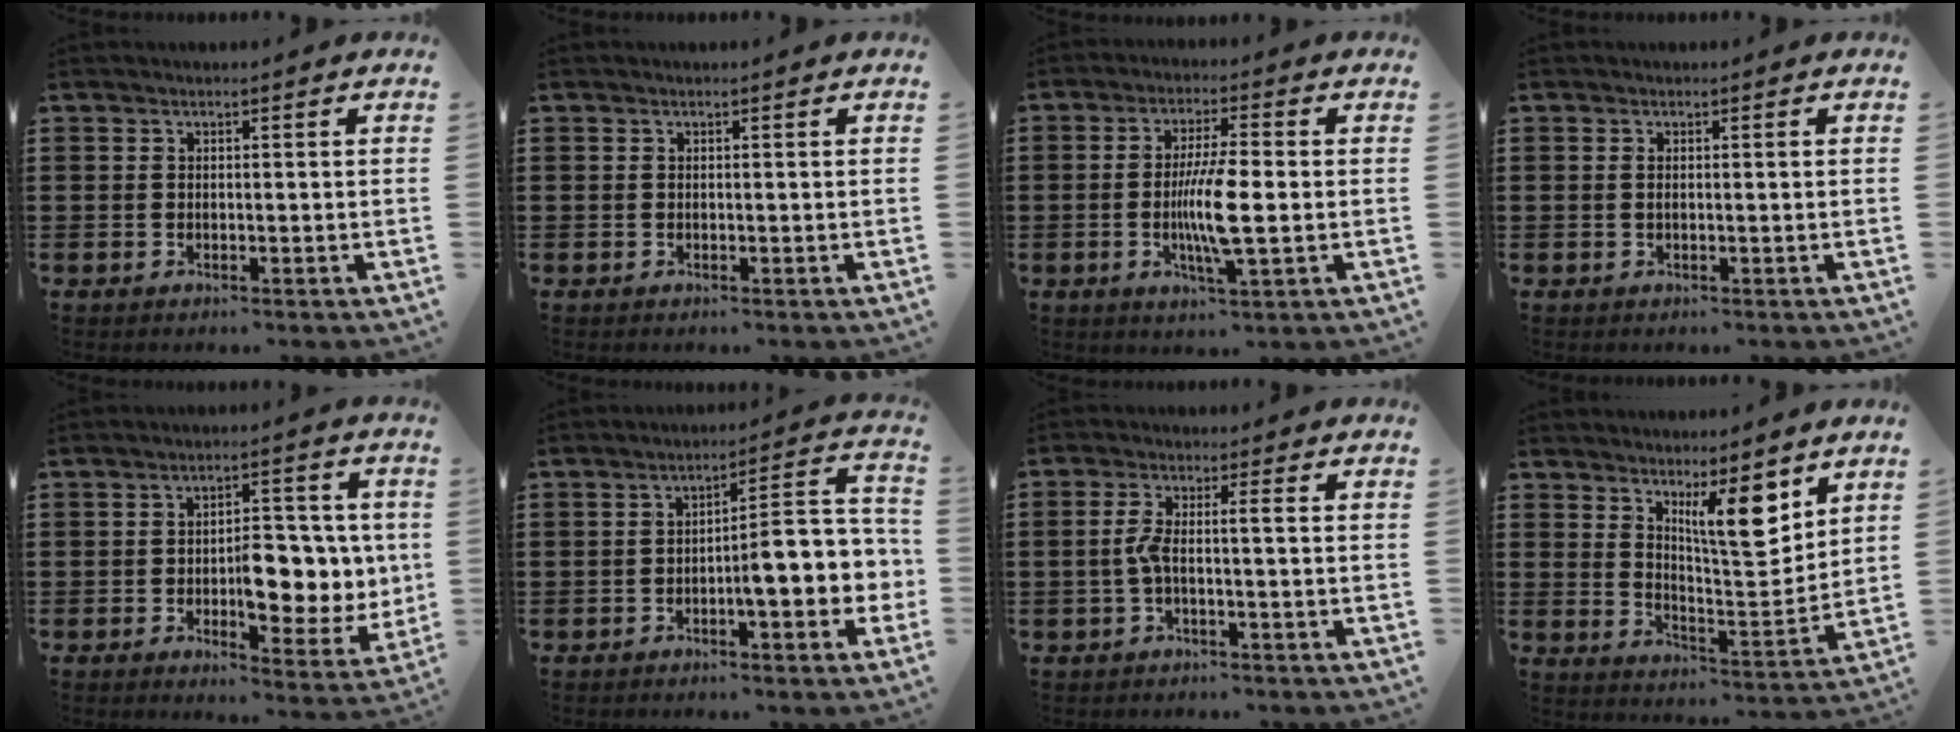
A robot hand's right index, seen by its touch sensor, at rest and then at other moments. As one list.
[{"total": 0.0}, {"total": 8.2, "force": [-1.3, 1.4, 8.0], "torque": [-0.155, -0.010, -0.027]}, {"total": 0.7, "force": [0.0, 0.1, 0.7], "torque": [-0.013, -0.001, 0.000]}, {"total": 8.6, "force": [-0.4, 4.5, 7.4], "torque": [-0.094, 0.001, -0.013]}, {"total": 8.4, "force": [-2.0, 2.2, 7.8], "torque": [-0.109, -0.022, -0.039]}, {"total": 3.7, "force": [-0.8, 0.3, 3.6], "torque": [-0.090, -0.006, -0.025]}, {"total": 9.0, "force": [5.7, 2.4, 6.6], "torque": [-0.116, -0.024, 0.097]}]